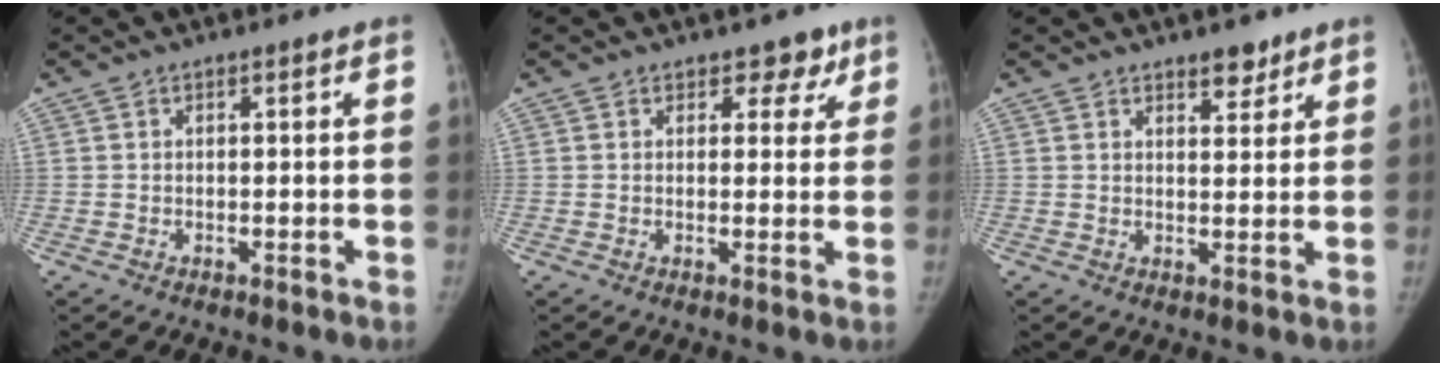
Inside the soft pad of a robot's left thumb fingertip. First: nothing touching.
{"total": 3.8, "force": [2.5, 2.6, 1.2], "torque": [0.025, -0.009, 0.029]}
{"total": 3.6, "force": [2.8, 1.7, 1.6], "torque": [-0.001, -0.018, 0.042]}